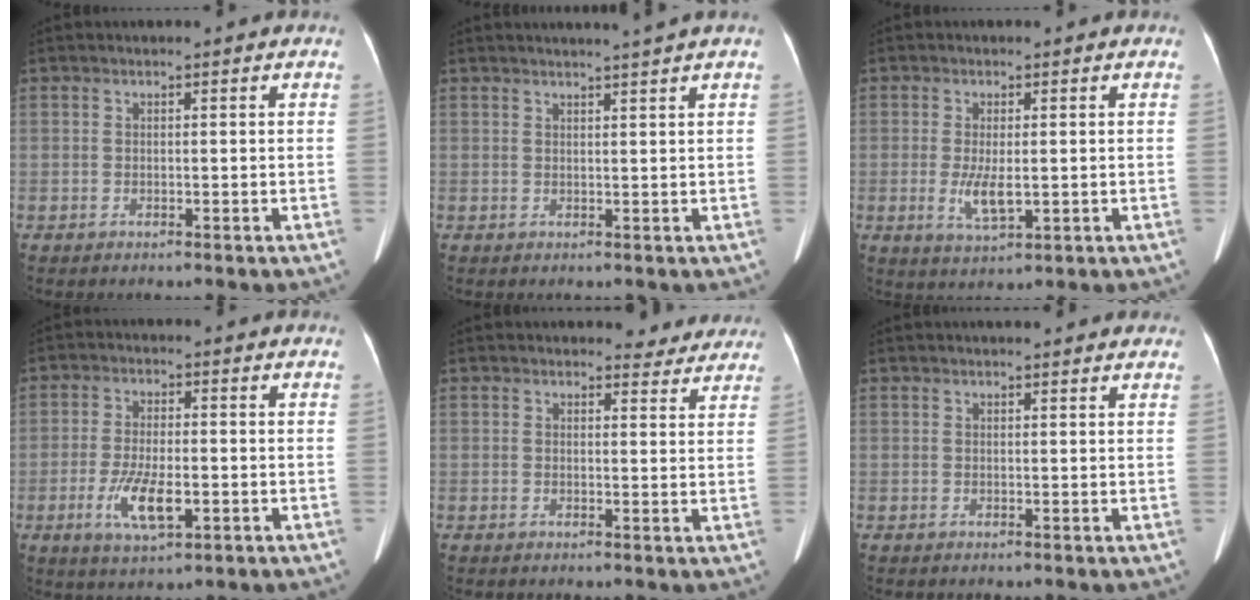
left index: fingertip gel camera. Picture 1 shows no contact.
{"total": 3.4, "force": [2.9, -1.1, 1.4], "torque": [-0.015, 0.001, 0.037]}
{"total": 4.4, "force": [-0.5, 1.4, 4.1], "torque": [-0.083, -0.010, -0.002]}
{"total": 7.1, "force": [-2.3, 2.3, 6.4], "torque": [-0.128, -0.008, -0.036]}
{"total": 4.2, "force": [3.9, 1.5, 0.1], "torque": [0.011, -0.008, 0.029]}
{"total": 5.2, "force": [4.5, 1.1, 2.3], "torque": [-0.025, 0.023, 0.049]}